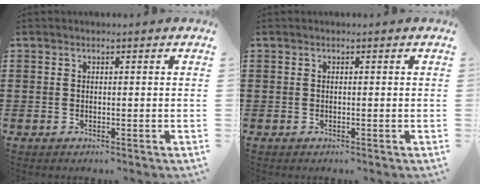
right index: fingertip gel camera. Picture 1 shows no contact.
{"total": 0.0}